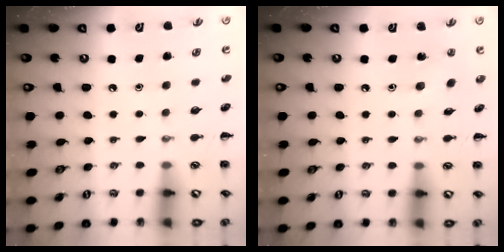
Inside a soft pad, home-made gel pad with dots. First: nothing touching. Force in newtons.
{"total": 3.0, "press": 2.8, "slide": 1.0}